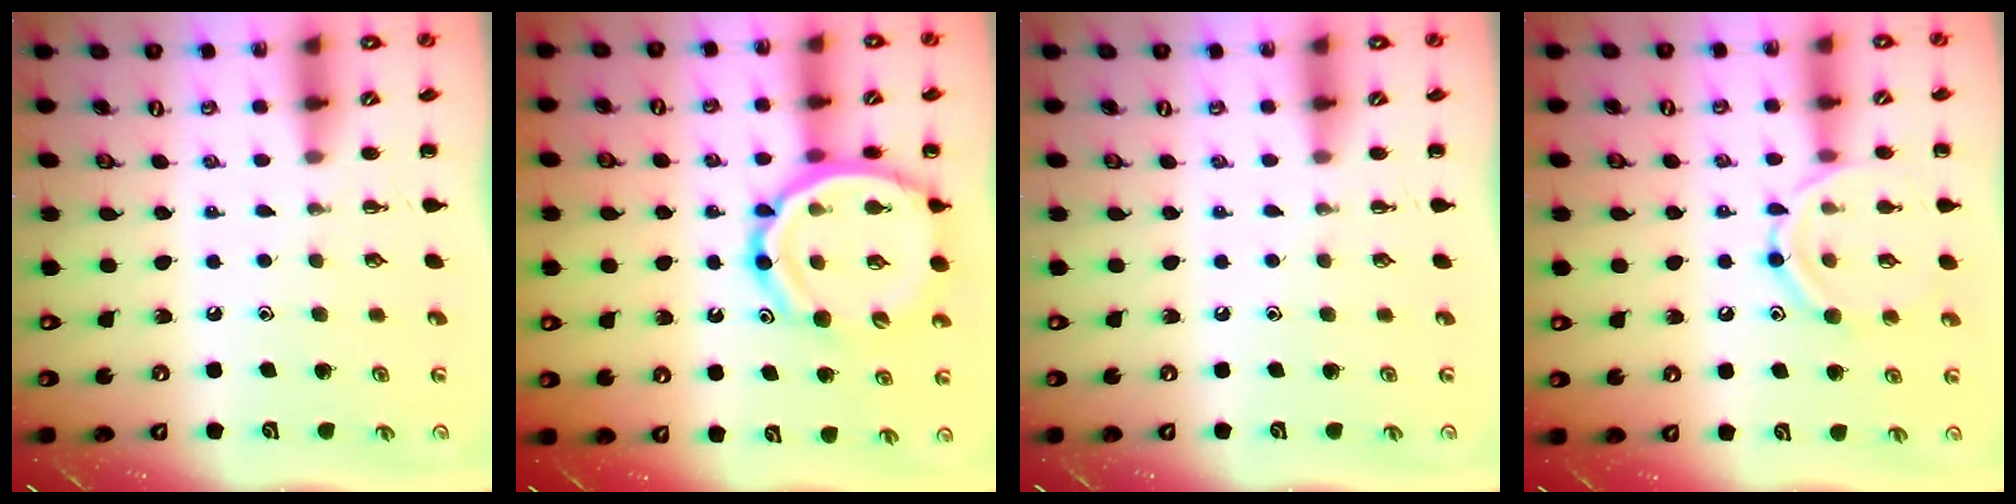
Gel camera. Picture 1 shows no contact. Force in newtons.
{"total": 16.9, "press": 16.5, "slide": 3.7}
{"total": 0.0}
{"total": 11.5, "press": 11.4, "slide": 1.1}